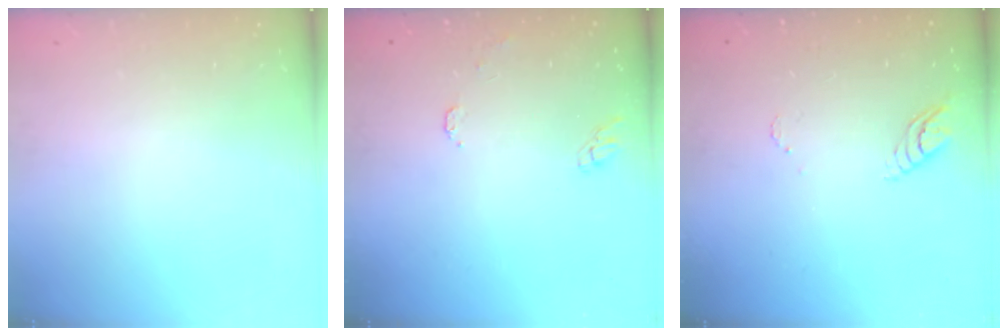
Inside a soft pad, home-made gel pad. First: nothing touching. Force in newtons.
{"total": 6.0, "press": 6.0, "slide": 0.5}
{"total": 3.6, "press": 3.6, "slide": 0.5}